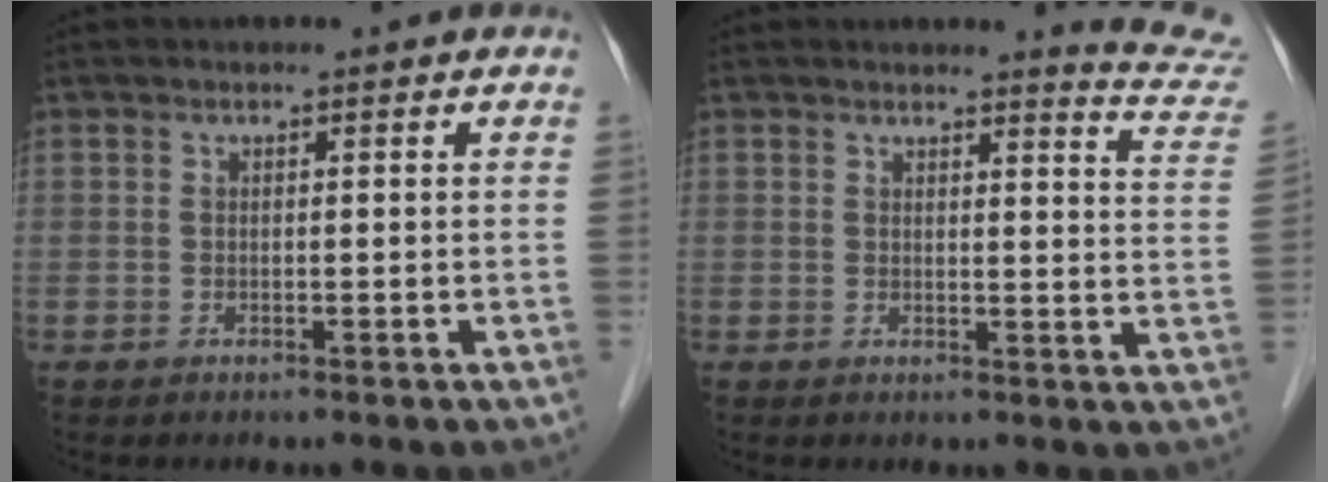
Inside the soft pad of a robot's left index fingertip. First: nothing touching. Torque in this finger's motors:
{"motor_torque": [0.37, -0.49, 0.03, -0.01]}